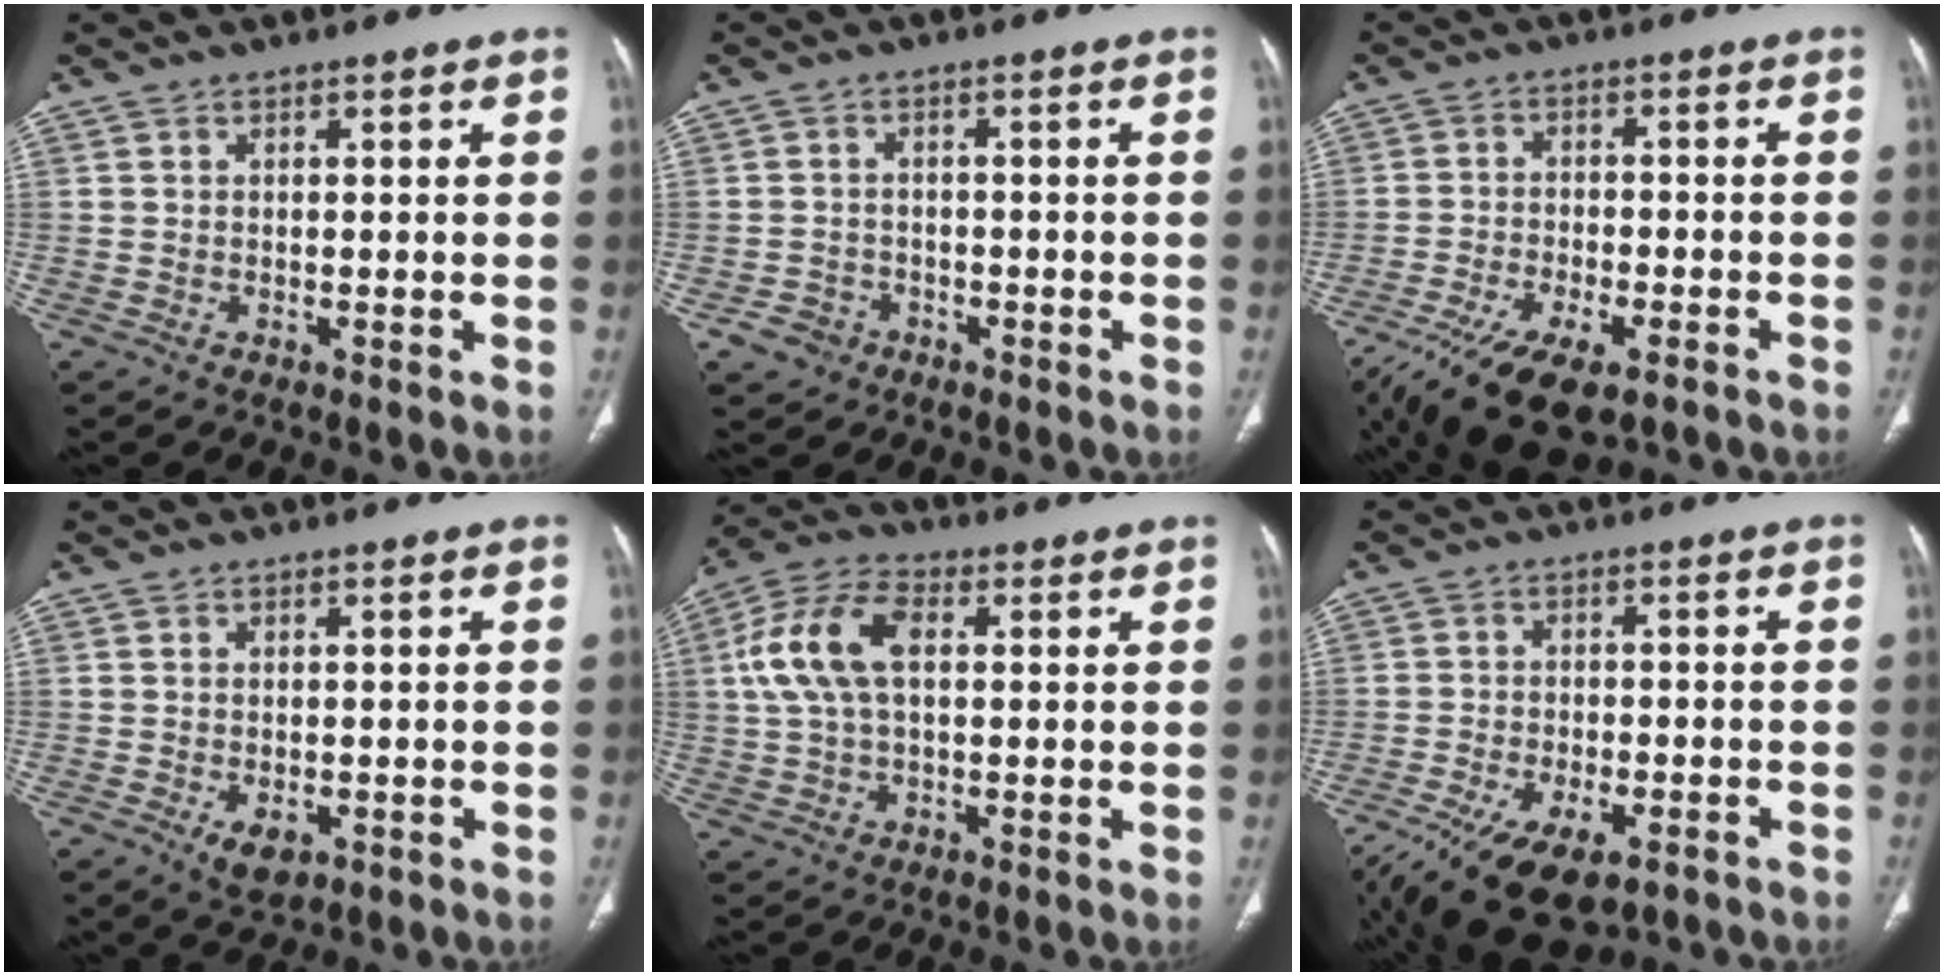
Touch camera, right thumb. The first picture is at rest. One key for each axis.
{"total": 3.8, "fx": -2.0, "fy": 3.2, "fz": 0.6, "tx": 0.002, "ty": 0.018, "tz": -0.030}
{"total": 15.2, "fx": -9.5, "fy": 6.5, "fz": 9.9, "tx": -0.198, "ty": 0.013, "tz": -0.156}
{"total": 3.9, "fx": -1.4, "fy": 2.4, "fz": 2.8, "tx": -0.041, "ty": -0.001, "tz": -0.012}
{"total": 12.0, "fx": 2.0, "fy": 6.9, "fz": 9.6, "tx": -0.200, "ty": 0.026, "tz": 0.035}
{"total": 16.6, "fx": -9.8, "fy": 8.3, "fz": 10.6, "tx": -0.217, "ty": 0.017, "tz": -0.151}